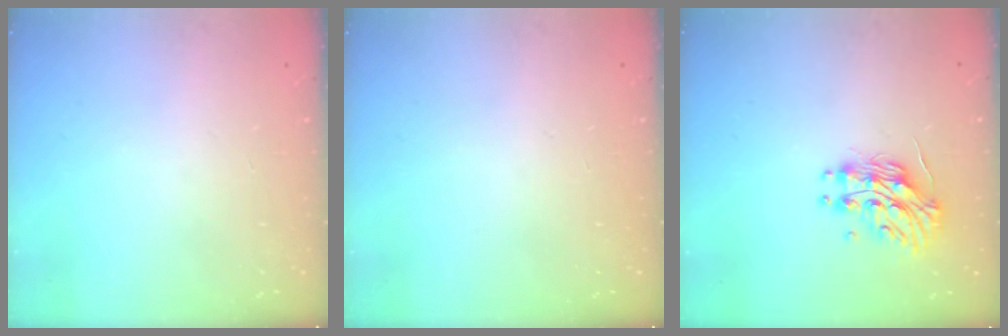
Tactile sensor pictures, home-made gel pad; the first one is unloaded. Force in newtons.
{"total": 0.0}
{"total": 13.2, "press": 13.2, "slide": 0.8}